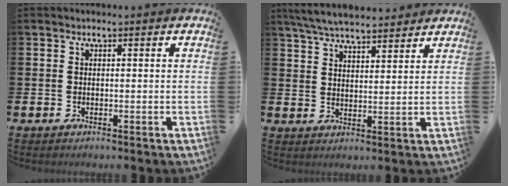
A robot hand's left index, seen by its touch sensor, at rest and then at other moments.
{"total": 6.0, "force": [5.8, 0.8, 1.2], "torque": [-0.049, -0.020, 0.107]}